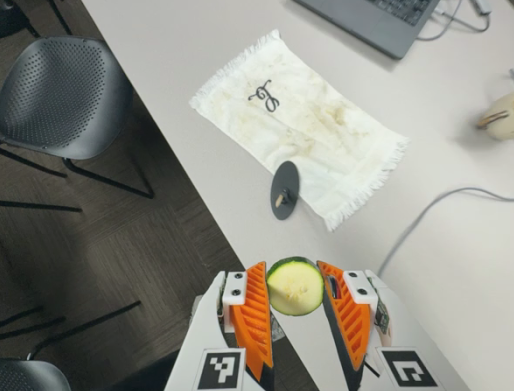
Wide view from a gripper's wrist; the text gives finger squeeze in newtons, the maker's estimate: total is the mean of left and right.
{"total": 8.5, "left": 8.2, "right": 8.8}